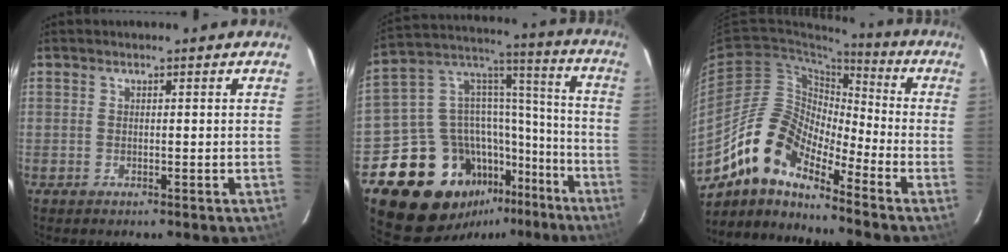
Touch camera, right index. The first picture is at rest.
{"total": 22.4, "force": [-14.0, 14.8, 9.3], "torque": [-0.182, 0.077, -0.199]}
{"total": 13.3, "force": [-10.2, 4.3, 7.3], "torque": [-0.123, 0.009, -0.208]}